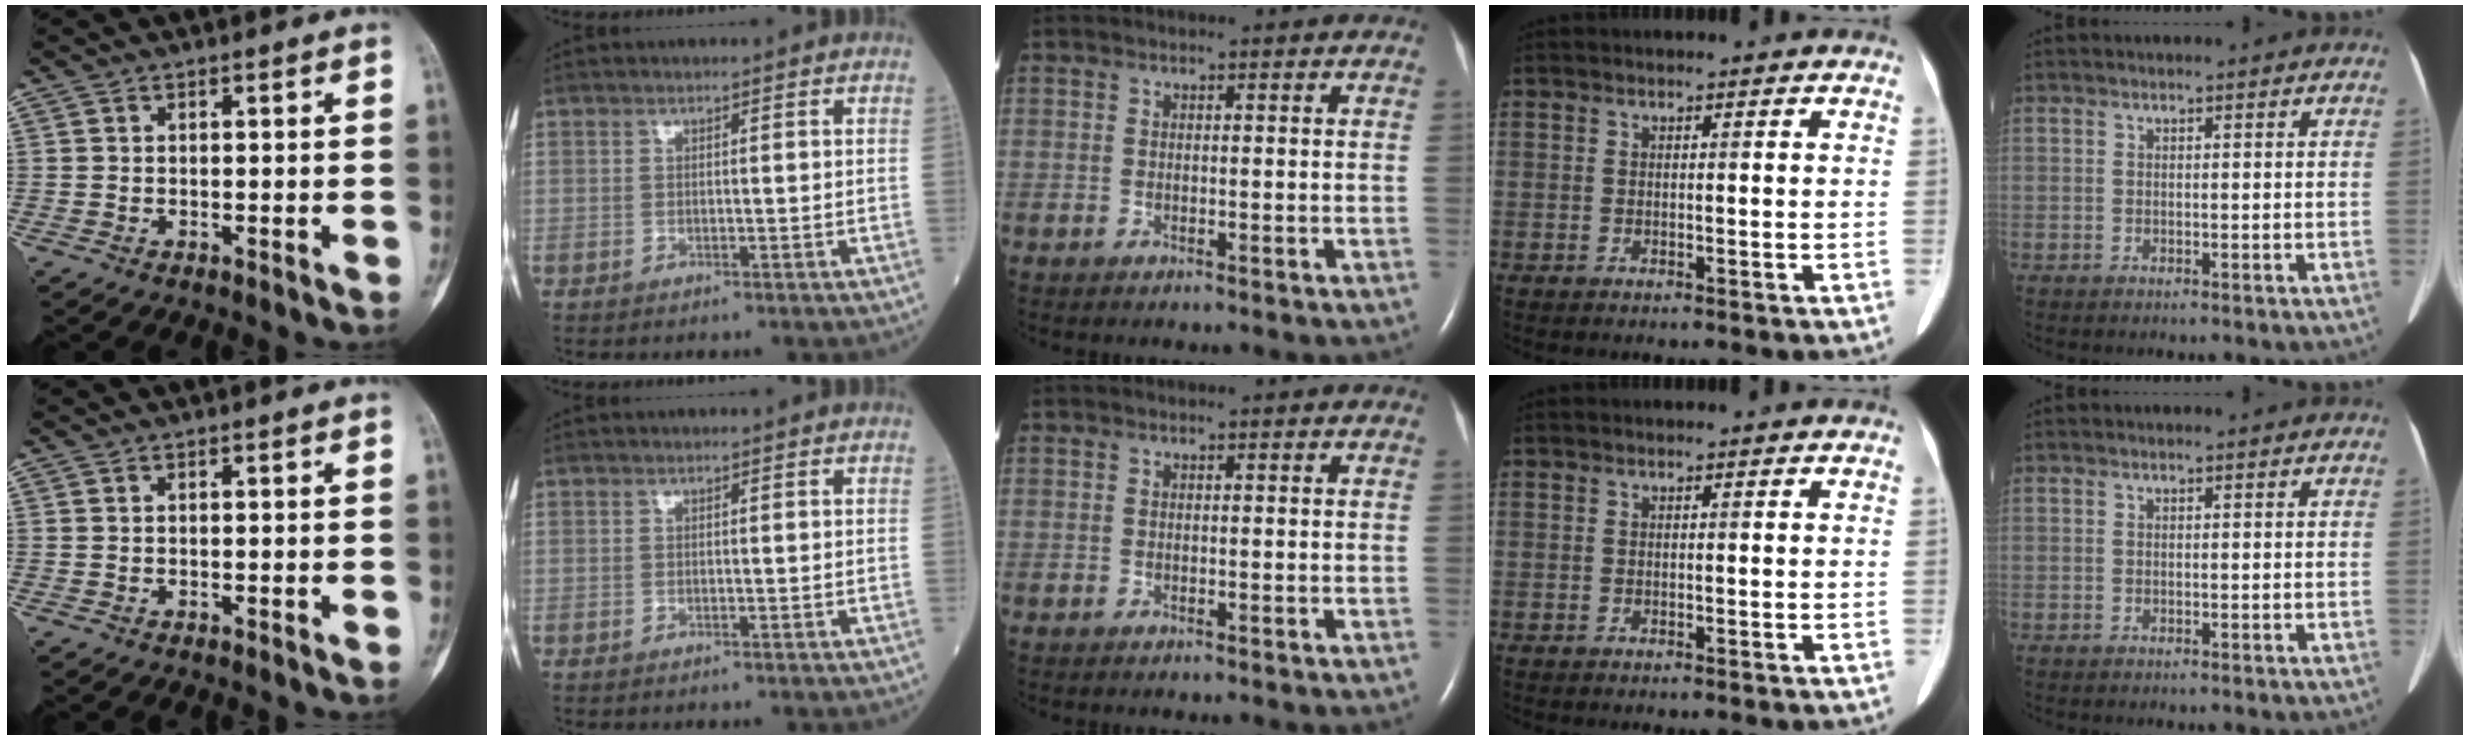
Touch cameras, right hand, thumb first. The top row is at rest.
{}